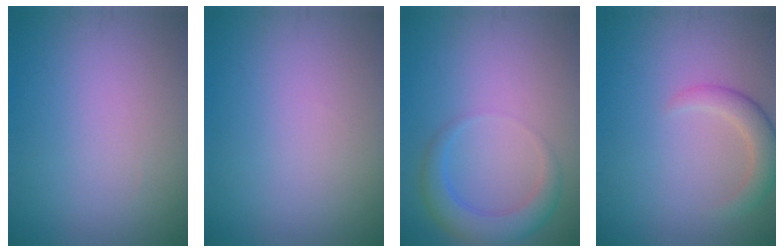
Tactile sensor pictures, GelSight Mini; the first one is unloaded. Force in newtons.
{"total": 0.0}
{"total": 3.5, "press": 3.5, "slide": 0.3}
{"total": 2.5, "press": 2.5, "slide": 0.2}